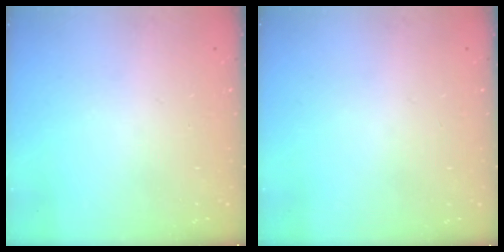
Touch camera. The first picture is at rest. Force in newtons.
{"total": 0.0}